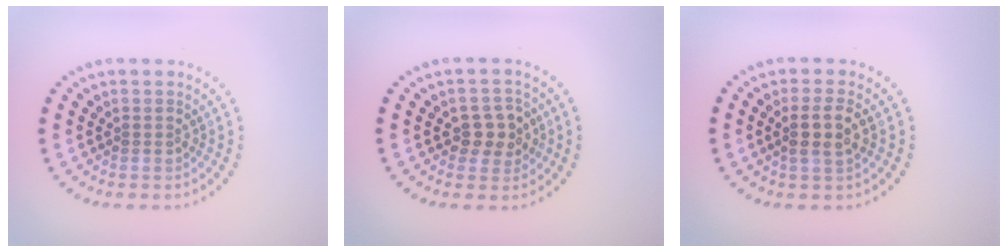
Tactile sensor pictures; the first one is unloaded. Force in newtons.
{"total": 2.9, "press": 2.8, "slide": 0.9}
{"total": 2.5, "press": 2.3, "slide": 1.0}